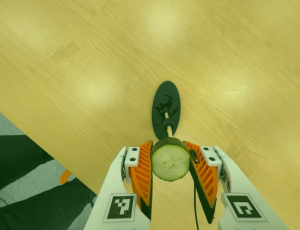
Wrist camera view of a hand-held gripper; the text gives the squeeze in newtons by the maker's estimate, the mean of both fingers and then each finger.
{"total": 9.5, "left": 8.4, "right": 10.6}